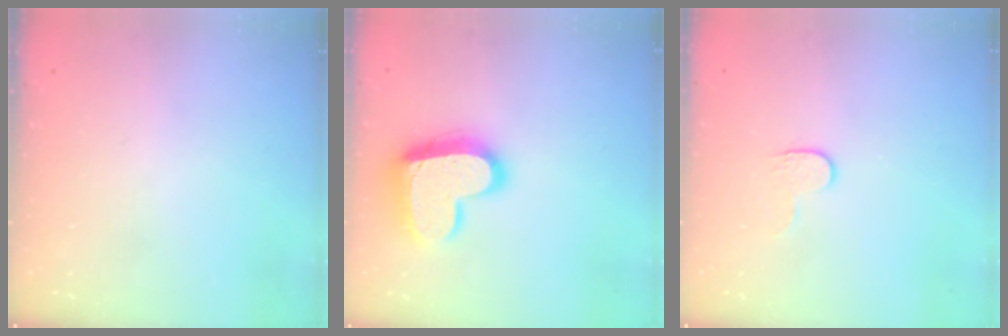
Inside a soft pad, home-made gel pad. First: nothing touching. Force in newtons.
{"total": 18.2, "press": 18.2, "slide": 1.4}
{"total": 3.9, "press": 3.9, "slide": 0.5}